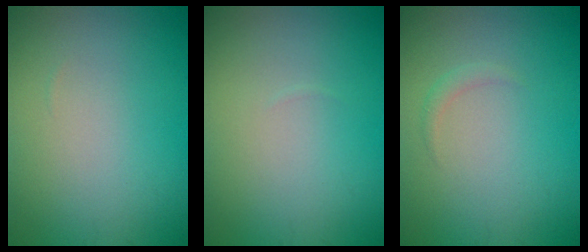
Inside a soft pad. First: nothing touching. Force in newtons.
{"total": 0.0}
{"total": 0.9, "press": 0.9, "slide": 0.1}